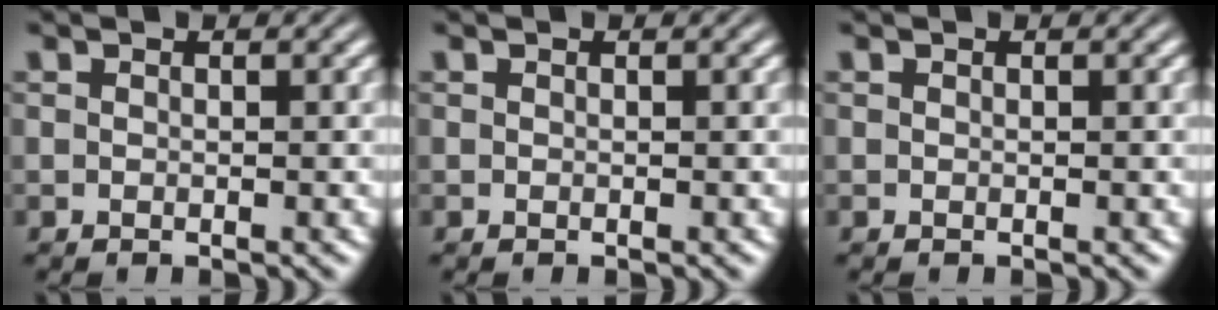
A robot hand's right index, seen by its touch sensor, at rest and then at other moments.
{"total": 0.0}
{"total": 0.0}